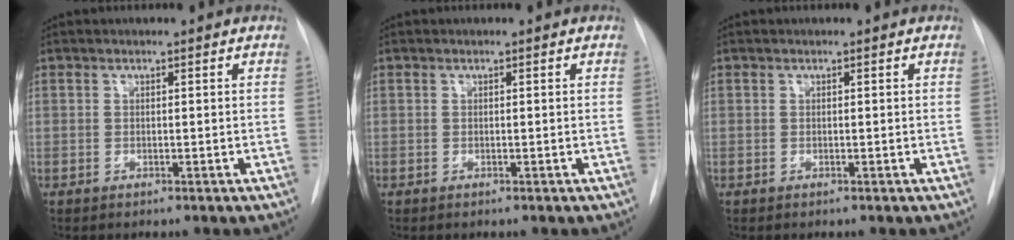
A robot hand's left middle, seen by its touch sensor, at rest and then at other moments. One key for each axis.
{"total": 0.0}
{"total": 0.0}